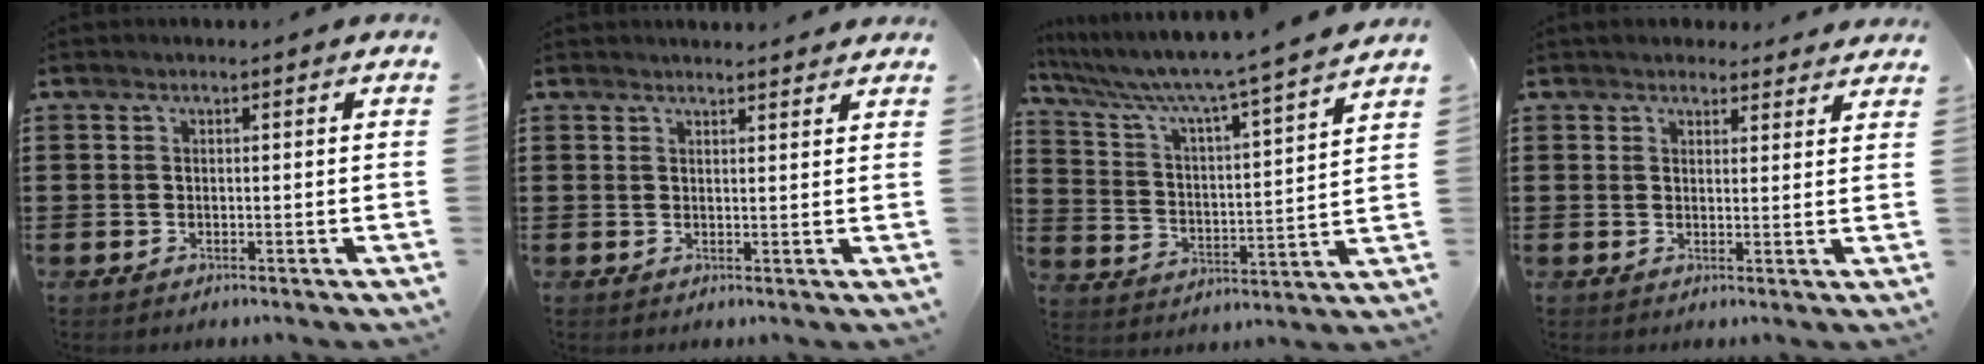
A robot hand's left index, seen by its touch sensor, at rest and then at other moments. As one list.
[{"total": 1.8, "force": [1.7, 0.0, 0.2], "torque": [-0.008, 0.000, 0.034]}, {"total": 6.0, "force": [5.3, -0.9, 2.7], "torque": [-0.080, -0.053, 0.078]}, {"total": 2.4, "force": [2.3, 0.8, 0.0], "torque": [0.001, -0.005, 0.042]}]